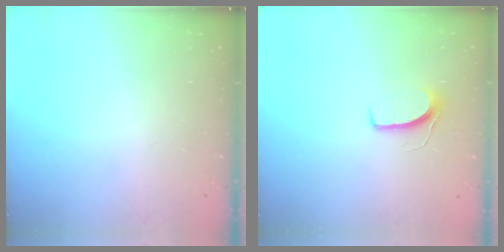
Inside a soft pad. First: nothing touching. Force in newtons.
{"total": 6.6, "press": 6.6, "slide": 0.5}